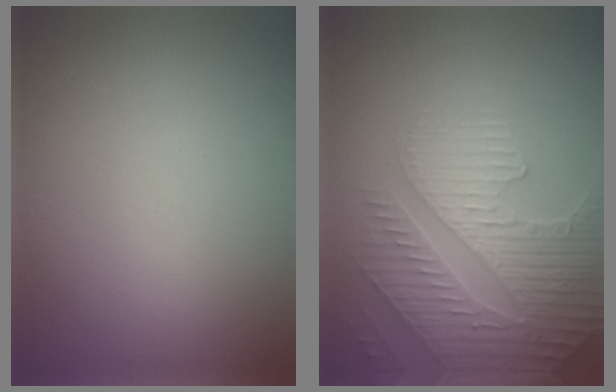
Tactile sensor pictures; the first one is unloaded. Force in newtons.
{"total": 4.7, "press": 4.6, "slide": 1.1}